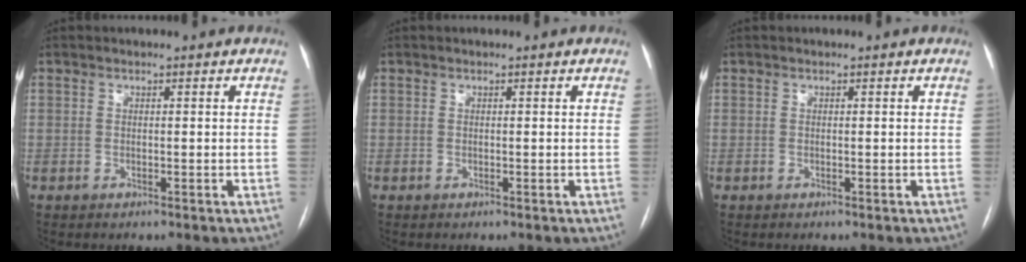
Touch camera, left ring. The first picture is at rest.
{"total": 0.0}
{"total": 0.0}